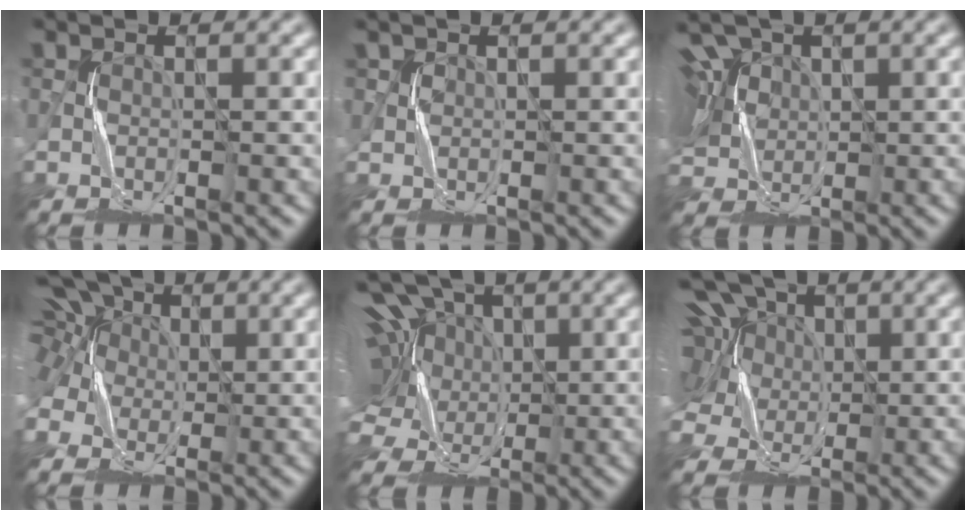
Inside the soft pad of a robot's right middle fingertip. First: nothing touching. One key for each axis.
{"total": 1.1, "fx": 0.7, "fy": 0.8, "fz": 0.2, "tx": -0.006, "ty": 0.003, "tz": 0.020}
{"total": 11.4, "fx": 3.9, "fy": 7.6, "fz": 7.5, "tx": -0.149, "ty": 0.035, "tz": 0.034}
{"total": 8.6, "fx": 3.5, "fy": 6.0, "fz": 5.1, "tx": -0.119, "ty": 0.037, "tz": 0.024}
{"total": 17.8, "fx": 5.3, "fy": 12.4, "fz": 11.6, "tx": -0.232, "ty": 0.055, "tz": 0.045}
{"total": 13.9, "fx": 5.5, "fy": 9.6, "fz": 8.4, "tx": -0.153, "ty": 0.045, "tz": 0.056}